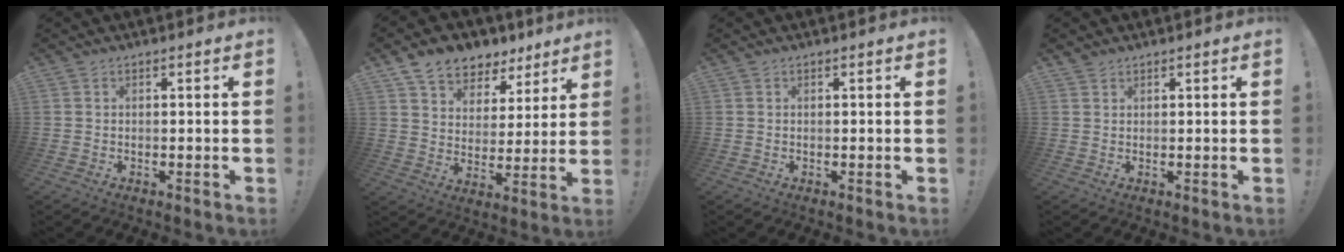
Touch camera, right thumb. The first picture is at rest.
{"total": 9.4, "force": [6.9, 6.0, 2.2], "torque": [-0.048, -0.047, 0.136]}
{"total": 0.0}
{"total": 1.3, "force": [1.1, 0.5, 0.2], "torque": [0.002, -0.007, 0.021]}